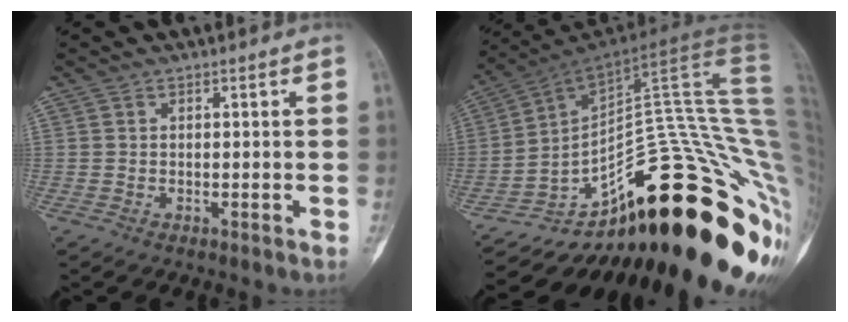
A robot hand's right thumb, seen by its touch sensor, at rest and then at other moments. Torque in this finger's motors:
{"motor_torque": [3.36, -0.86, 0.83, -1.94, 0.04]}